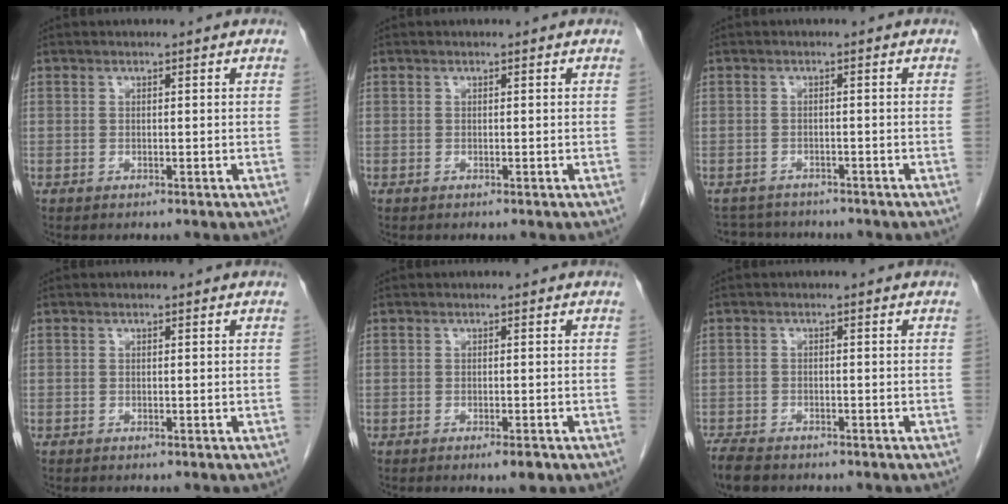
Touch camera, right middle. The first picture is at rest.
{"total": 0.0}
{"total": 5.3, "force": [-5.0, 1.7, 0.4], "torque": [0.000, 0.005, -0.074]}
{"total": 0.0}
{"total": 2.0, "force": [-1.2, 0.3, 1.6], "torque": [-0.021, -0.002, -0.015]}
{"total": 4.6, "force": [-3.8, 1.6, 1.9], "torque": [-0.034, -0.008, -0.064]}